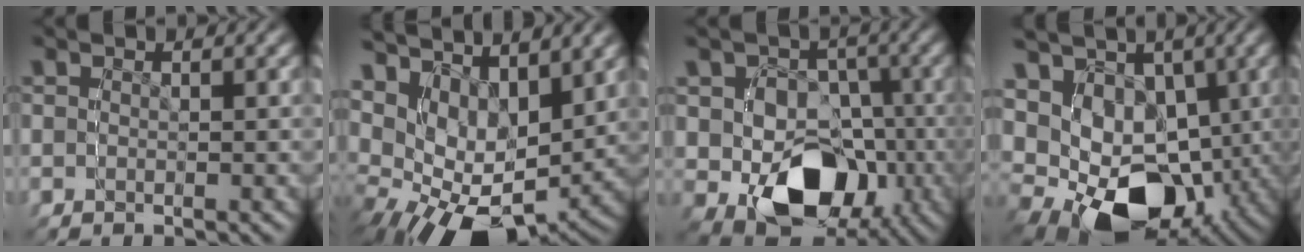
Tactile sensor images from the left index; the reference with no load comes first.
{"total": 9.0, "force": [1.8, 6.7, 5.7], "torque": [-0.121, 0.005, 0.030]}
{"total": 10.4, "force": [-2.1, 9.4, 4.0], "torque": [-0.108, -0.059, -0.015]}
{"total": 14.8, "force": [-1.3, 12.0, 8.5], "torque": [-0.168, -0.046, -0.002]}